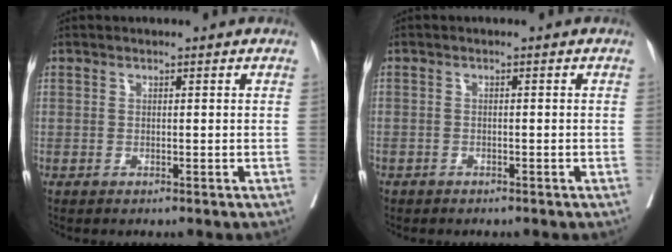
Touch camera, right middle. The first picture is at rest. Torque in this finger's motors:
{"motor_torque": [0.89, -0.54, 1.06, 0.21]}